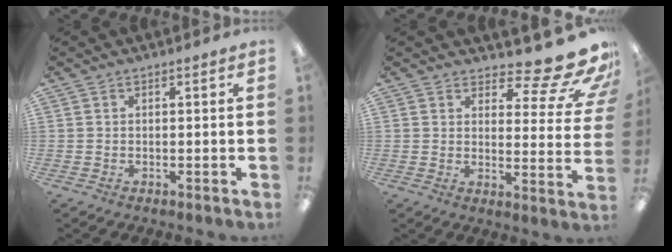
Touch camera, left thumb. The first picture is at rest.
{"total": 13.3, "force": [10.1, 3.7, 7.8], "torque": [-0.098, -0.084, 0.169]}